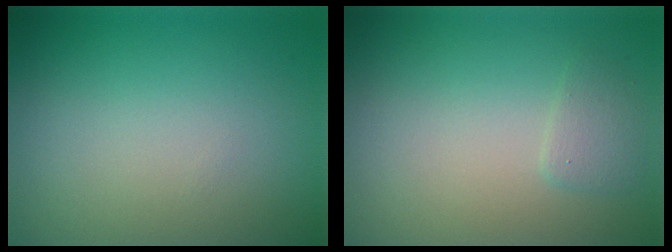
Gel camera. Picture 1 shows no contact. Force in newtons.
{"total": 1.1, "press": 1.1, "slide": 0.2}